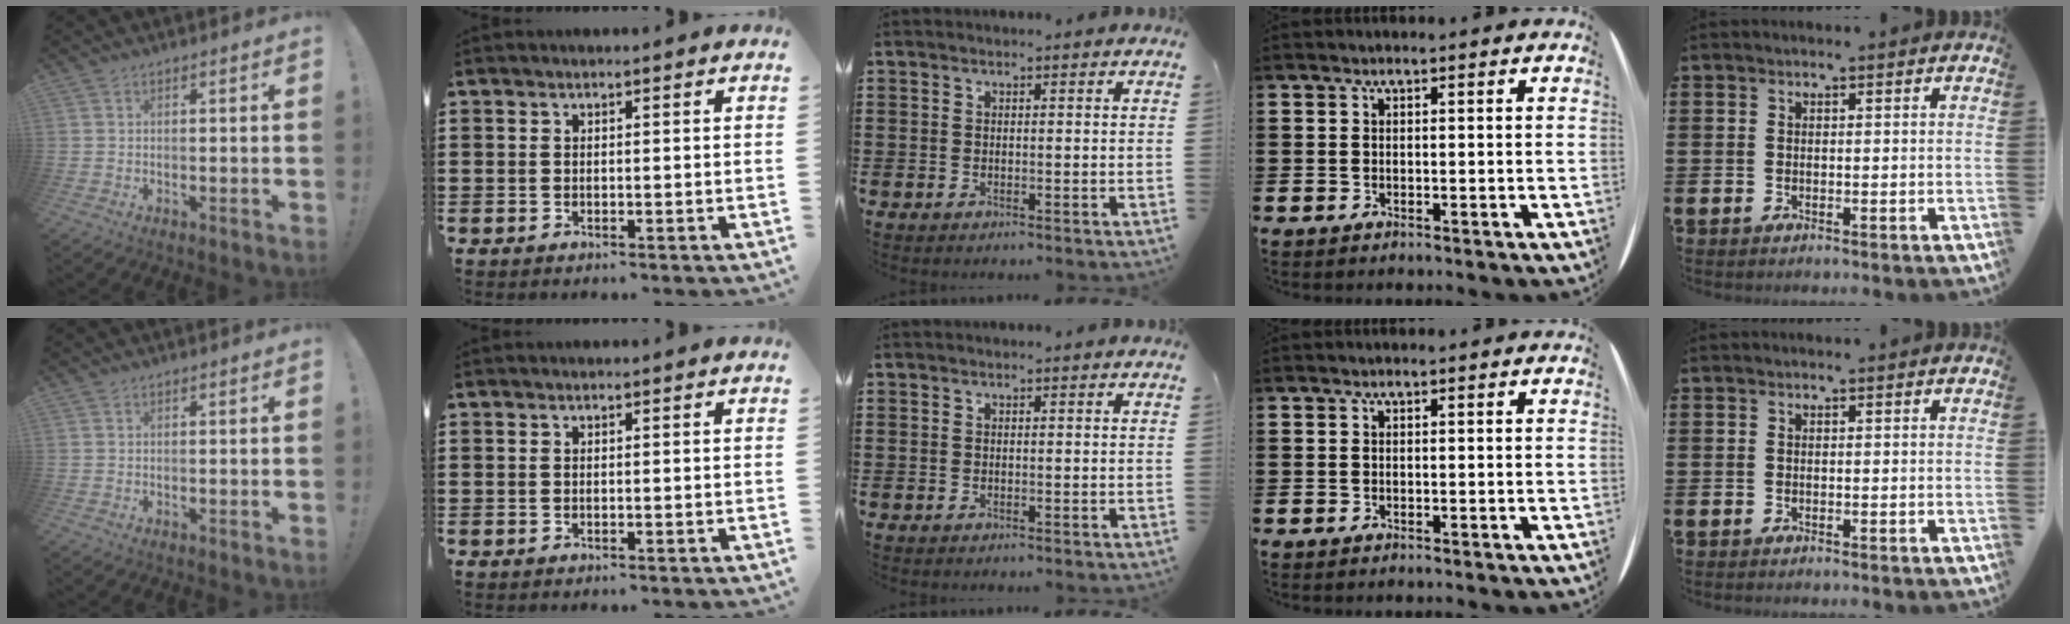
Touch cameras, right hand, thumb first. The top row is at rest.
{}